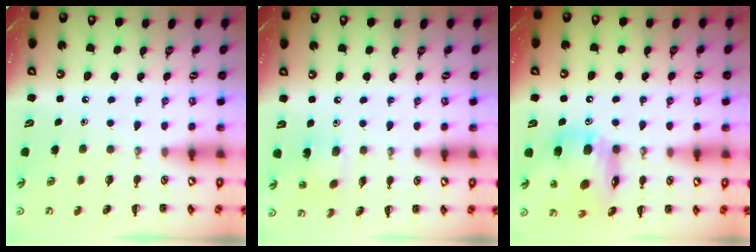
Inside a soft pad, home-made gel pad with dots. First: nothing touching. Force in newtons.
{"total": 2.2, "press": 2.1, "slide": 0.6}
{"total": 15.5, "press": 14.8, "slide": 4.4}